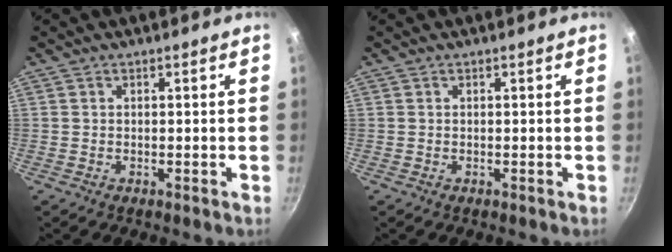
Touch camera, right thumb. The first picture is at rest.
{"total": 0.0}